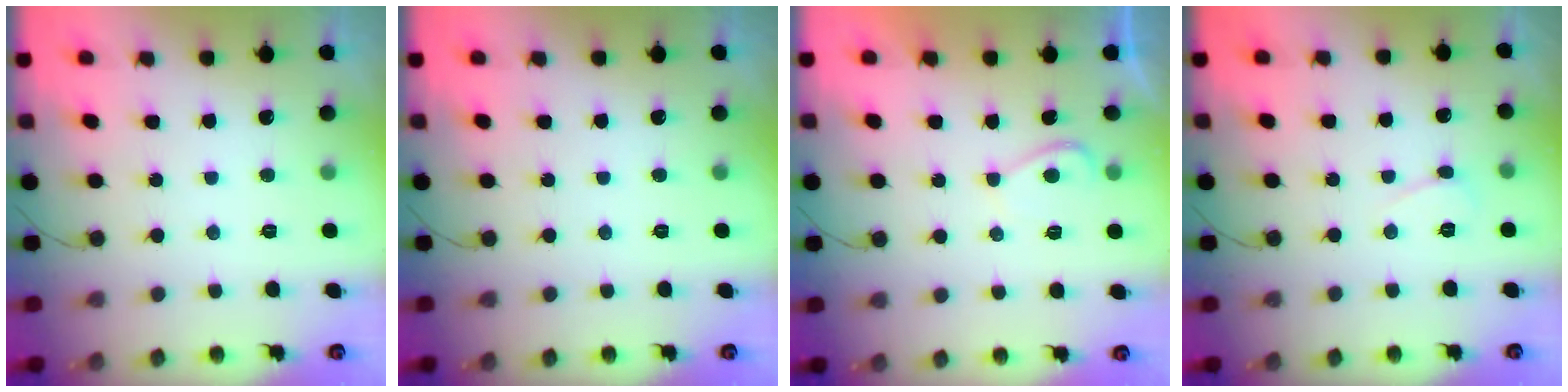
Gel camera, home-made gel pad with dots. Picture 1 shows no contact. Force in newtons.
{"total": 0.0}
{"total": 2.6, "press": 2.4, "slide": 0.8}
{"total": 3.0, "press": 3.0, "slide": 0.3}